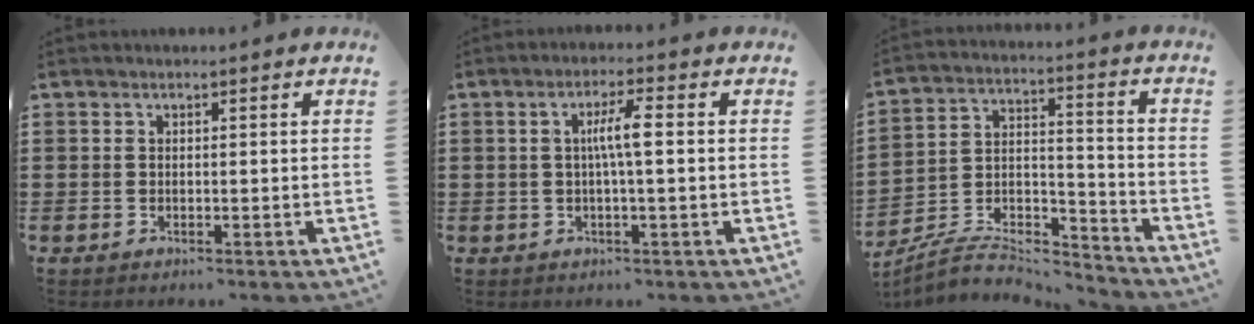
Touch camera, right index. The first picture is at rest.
{"total": 4.1, "force": [0.1, 0.3, 4.0], "torque": [-0.075, 0.002, -0.004]}
{"total": 7.3, "force": [-6.8, 1.8, 1.9], "torque": [-0.032, 0.008, -0.133]}